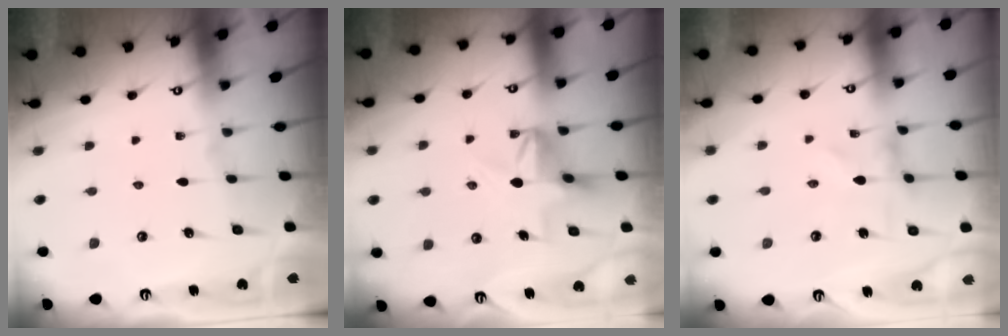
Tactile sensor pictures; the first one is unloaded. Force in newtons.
{"total": 5.5, "press": 5.5, "slide": 0.3}
{"total": 0.0}